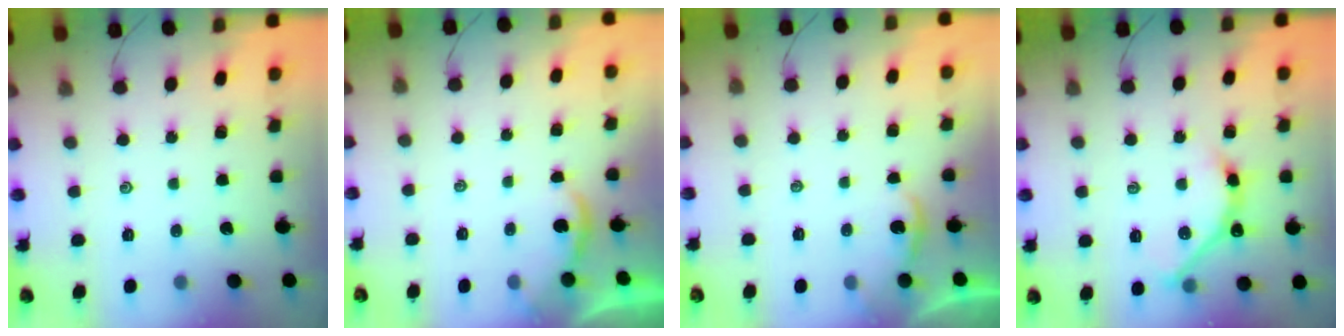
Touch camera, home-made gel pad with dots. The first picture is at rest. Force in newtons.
{"total": 1.2, "press": 1.1, "slide": 0.1}
{"total": 1.5, "press": 1.5, "slide": 0.2}
{"total": 7.4, "press": 7.4, "slide": 0.7}